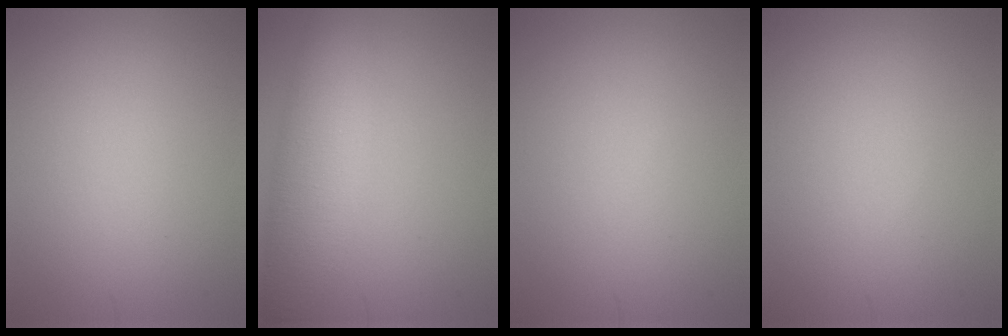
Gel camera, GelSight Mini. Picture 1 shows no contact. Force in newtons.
{"total": 7.1, "press": 7.0, "slide": 0.7}
{"total": 0.0}
{"total": 0.0}